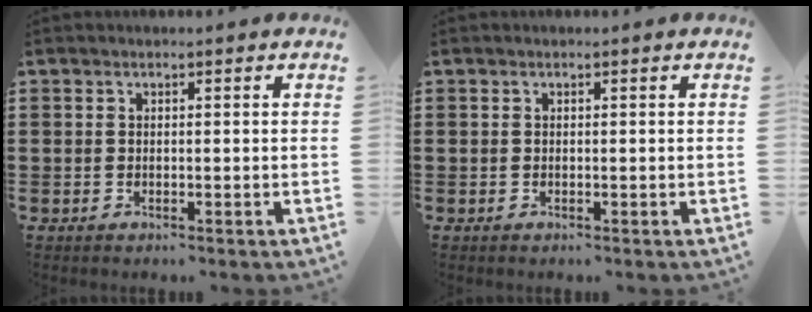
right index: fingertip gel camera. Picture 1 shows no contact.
{"total": 0.0}